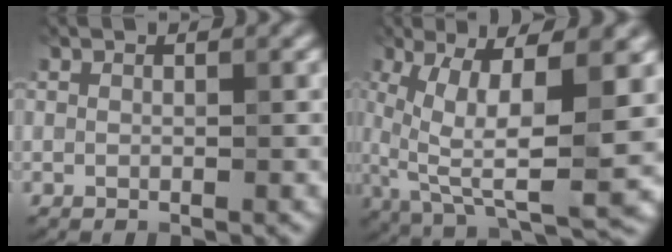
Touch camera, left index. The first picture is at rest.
{"total": 10.9, "force": [1.4, 3.2, 10.4], "torque": [-0.178, -0.007, 0.030]}